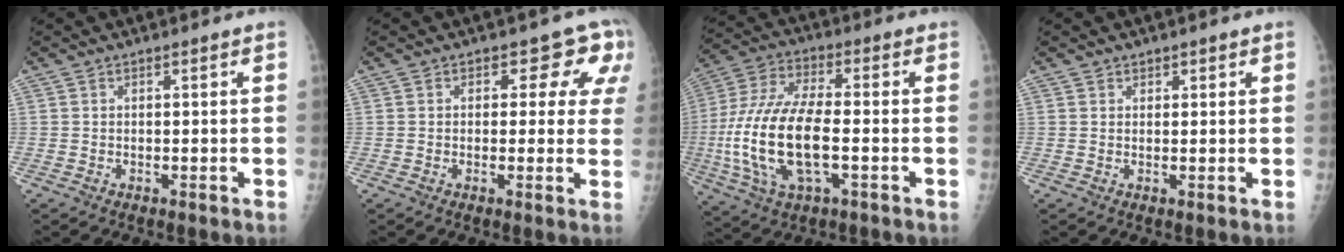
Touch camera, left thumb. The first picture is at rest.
{"total": 6.8, "force": [3.1, 4.5, 4.1], "torque": [-0.002, -0.007, 0.022]}
{"total": 18.2, "force": [-3.3, 7.4, 16.3], "torque": [-0.355, 0.016, -0.057]}
{"total": 1.2, "force": [0.7, 0.9, 0.0], "torque": [0.025, -0.002, 0.003]}